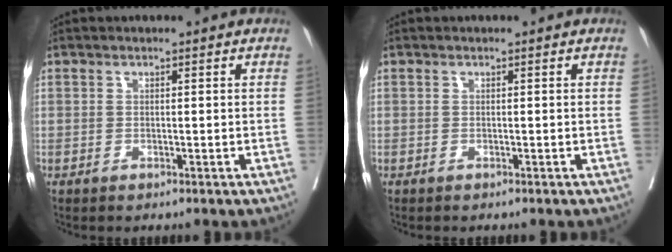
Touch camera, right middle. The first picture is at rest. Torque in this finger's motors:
{"motor_torque": [-0.16, 0.09, -0.08, -0.01]}